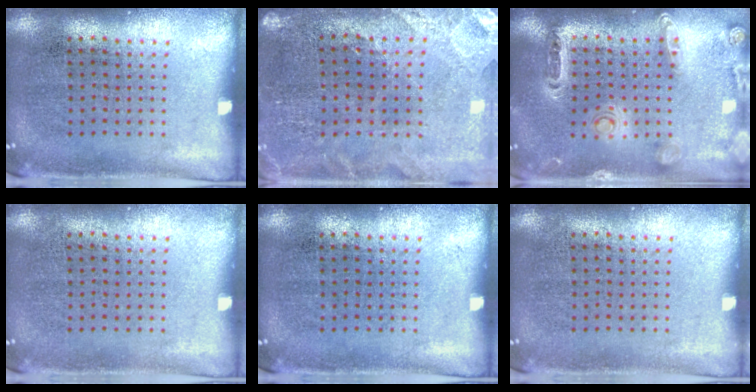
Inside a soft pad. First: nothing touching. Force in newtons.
{"total": 0.7, "press": 0.7, "slide": 0.2}
{"total": 1.4, "press": 1.4, "slide": 0.2}
{"total": 0.0}
{"total": 0.0}
{"total": 0.0}